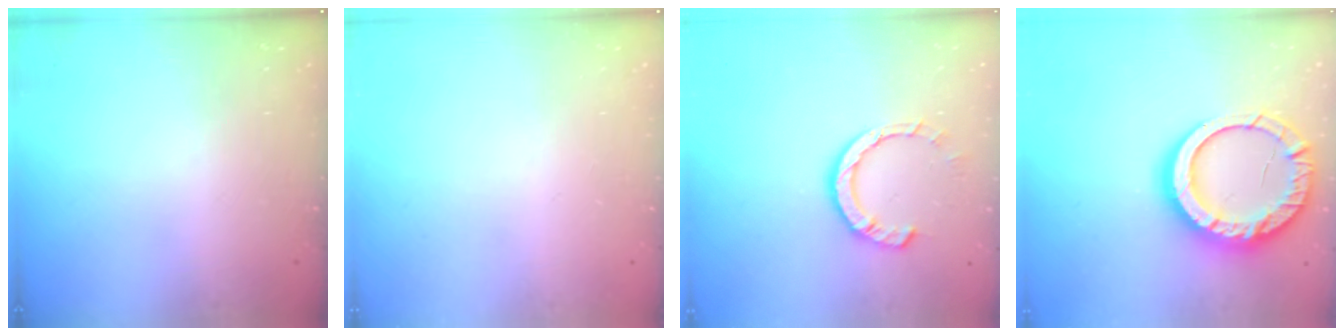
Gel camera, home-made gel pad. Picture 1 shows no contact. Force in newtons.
{"total": 0.0}
{"total": 9.0, "press": 8.9, "slide": 1.2}
{"total": 19.7, "press": 19.6, "slide": 1.7}